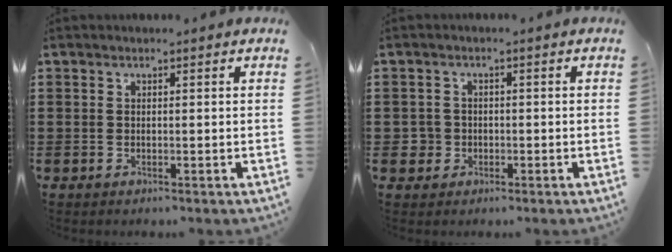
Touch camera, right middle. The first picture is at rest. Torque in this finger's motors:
{"motor_torque": [-0.05, 0.01, -0.02, -0.01]}